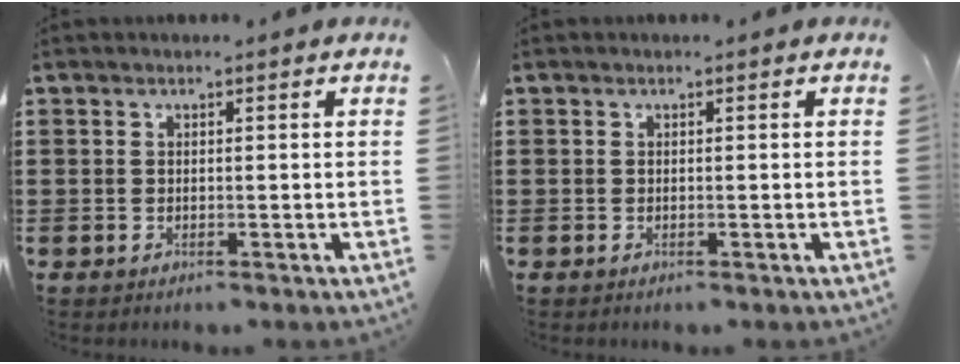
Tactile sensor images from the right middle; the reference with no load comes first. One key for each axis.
{"total": 0.0}